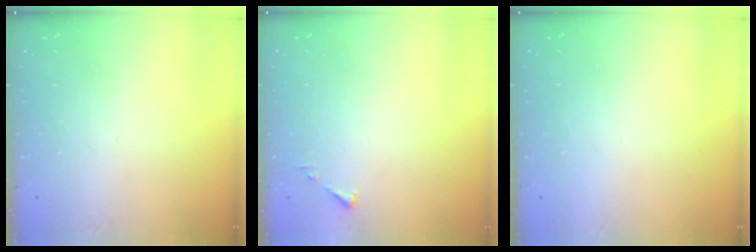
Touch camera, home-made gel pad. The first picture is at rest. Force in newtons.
{"total": 3.2, "press": 3.2, "slide": 0.4}
{"total": 1.5, "press": 1.5, "slide": 0.1}